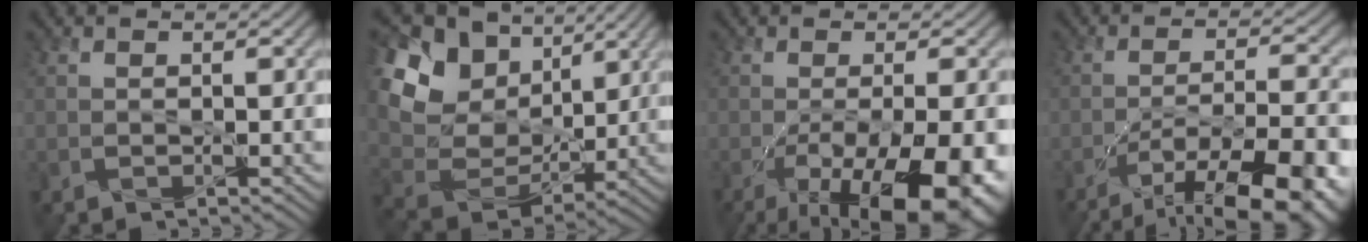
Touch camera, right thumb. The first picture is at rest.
{"total": 15.1, "force": [6.8, 10.7, 8.2], "torque": [-0.223, 0.030, 0.138]}
{"total": 14.2, "force": [-6.2, 4.9, 11.8], "torque": [-0.182, -0.041, -0.072]}
{"total": 16.0, "force": [-10.5, 4.9, 11.0], "torque": [-0.159, -0.018, -0.146]}